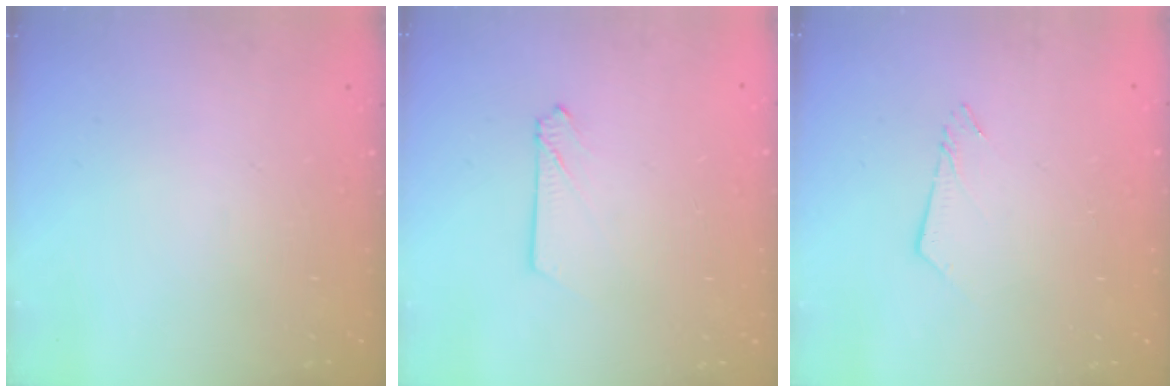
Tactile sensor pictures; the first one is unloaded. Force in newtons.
{"total": 2.7, "press": 2.7, "slide": 0.3}
{"total": 2.9, "press": 2.9, "slide": 0.2}